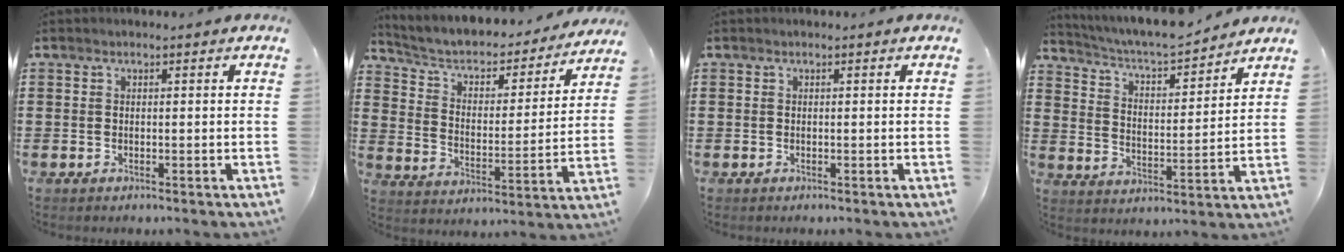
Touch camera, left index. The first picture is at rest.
{"total": 4.1, "force": [3.0, 2.1, 1.8], "torque": [-0.056, -0.022, 0.041]}
{"total": 0.0}
{"total": 4.9, "force": [4.6, 0.4, 1.5], "torque": [-0.052, -0.035, 0.073]}